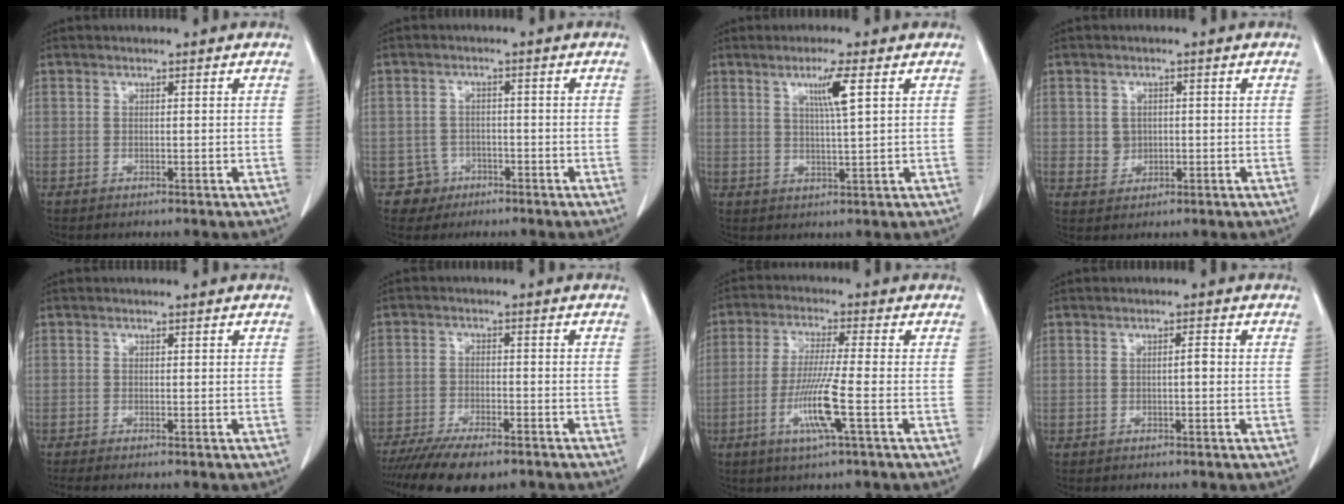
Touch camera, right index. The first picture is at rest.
{"total": 3.6, "force": [-1.8, 3.1, -0.6], "torque": [0.019, 0.016, -0.029]}
{"total": 4.9, "force": [2.0, -0.6, 4.5], "torque": [-0.080, -0.005, 0.035]}
{"total": 2.6, "force": [0.2, 2.4, 1.0], "torque": [-0.015, 0.001, 0.010]}
{"total": 1.8, "force": [-1.5, -0.1, 1.0], "torque": [-0.014, -0.003, -0.023]}
{"total": 11.2, "force": [-8.8, 3.2, 6.1], "torque": [-0.092, -0.015, -0.138]}
{"total": 8.4, "force": [-2.8, -0.7, 7.9], "torque": [-0.158, -0.014, -0.056]}
{"total": 1.4, "force": [0.0, 0.2, 1.4], "torque": [-0.023, 0.004, 0.001]}